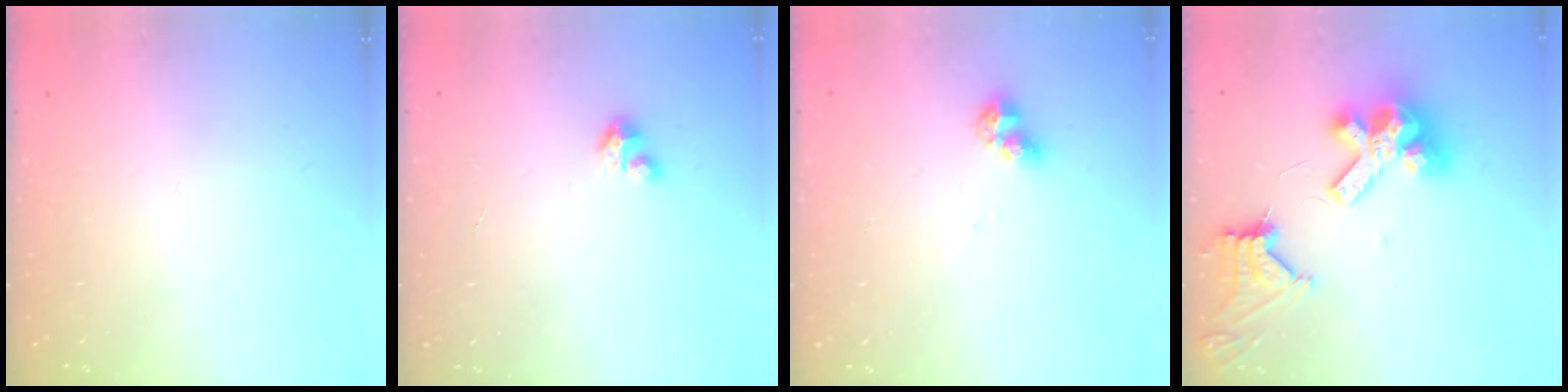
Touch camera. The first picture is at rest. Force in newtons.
{"total": 2.8, "press": 2.8, "slide": 0.2}
{"total": 6.1, "press": 6.1, "slide": 0.7}
{"total": 12.6, "press": 12.5, "slide": 1.4}